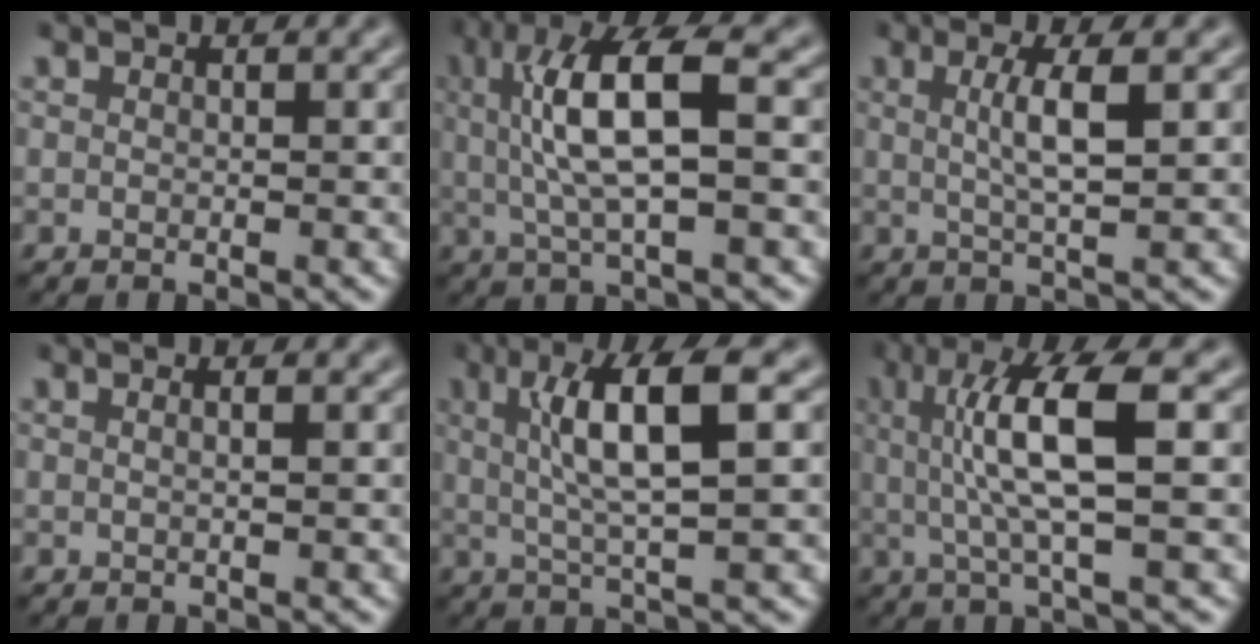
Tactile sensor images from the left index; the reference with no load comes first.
{"total": 7.6, "force": [0.6, 2.0, 7.3], "torque": [-0.145, 0.012, 0.015]}
{"total": 3.4, "force": [0.1, 0.5, 3.3], "torque": [-0.054, 0.003, 0.005]}
{"total": 1.0, "force": [0.0, 0.5, 0.9], "torque": [0.006, 0.001, -0.014]}
{"total": 6.5, "force": [1.1, 1.1, 6.3], "torque": [-0.105, 0.013, 0.024]}
{"total": 6.9, "force": [0.4, 1.2, 6.8], "torque": [-0.126, 0.005, 0.014]}